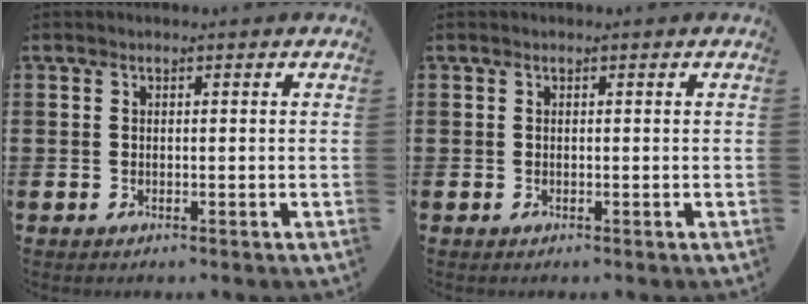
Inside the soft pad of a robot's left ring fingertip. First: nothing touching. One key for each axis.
{"total": 0.0}